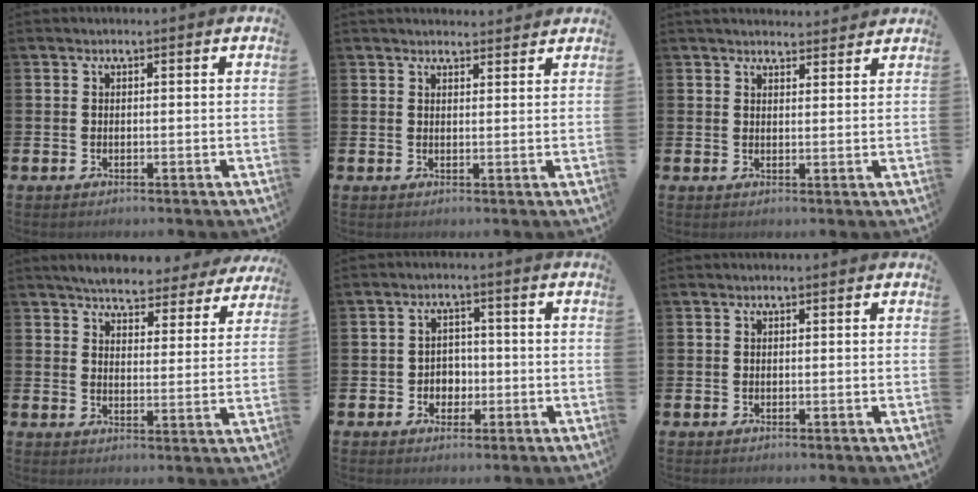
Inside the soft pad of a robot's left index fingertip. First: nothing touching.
{"total": 2.1, "force": [2.1, 0.4, 0.0], "torque": [0.005, -0.012, 0.036]}
{"total": 2.8, "force": [2.8, 0.4, 0.1], "torque": [0.002, -0.017, 0.048]}
{"total": 5.1, "force": [4.9, 0.7, 0.8], "torque": [-0.036, -0.032, 0.085]}
{"total": 2.8, "force": [-0.7, 2.5, 0.9], "torque": [-0.018, 0.002, -0.021]}
{"total": 0.0}